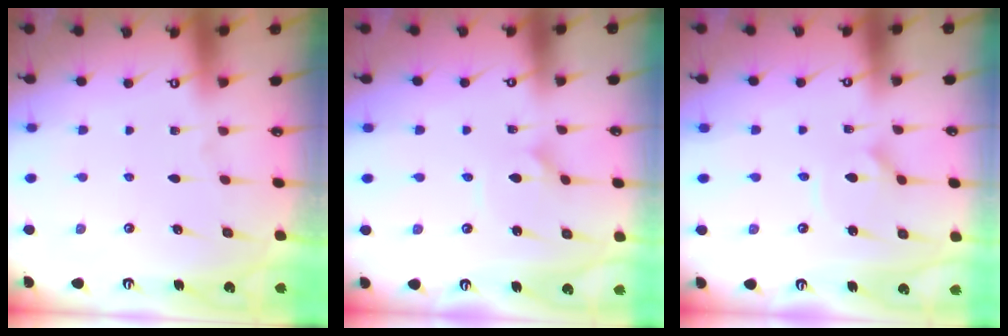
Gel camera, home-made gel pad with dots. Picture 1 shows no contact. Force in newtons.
{"total": 1.5, "press": 1.5, "slide": 0.0}
{"total": 3.6, "press": 3.6, "slide": 0.3}